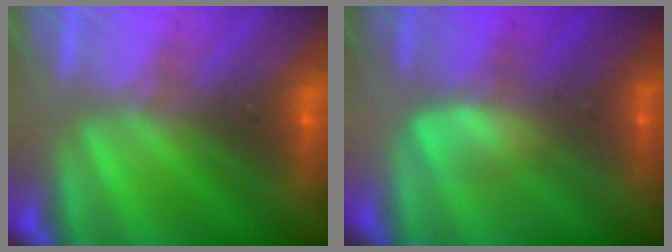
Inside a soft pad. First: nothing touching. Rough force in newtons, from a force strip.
{"total": 2.7}